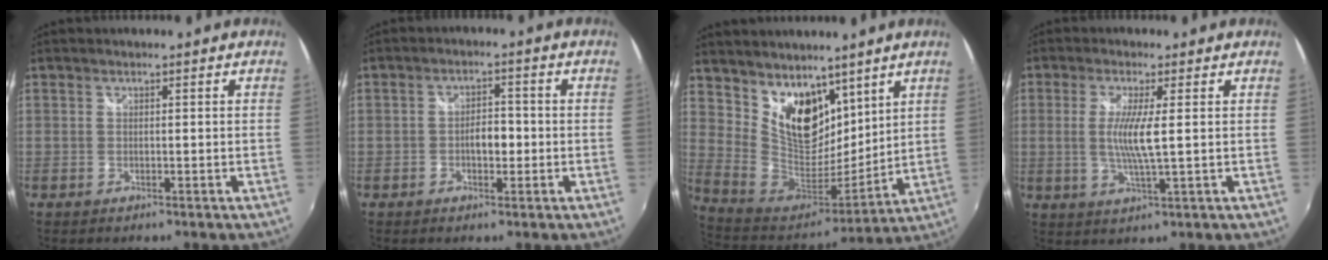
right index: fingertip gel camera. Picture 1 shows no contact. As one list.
[{"total": 3.8, "force": [-0.9, 2.1, 3.0], "torque": [-0.051, 0.005, -0.014]}, {"total": 6.6, "force": [3.1, 5.4, 2.3], "torque": [-0.029, -0.003, 0.057]}, {"total": 6.0, "force": [0.4, 0.0, 6.0], "torque": [-0.121, -0.011, 0.006]}]